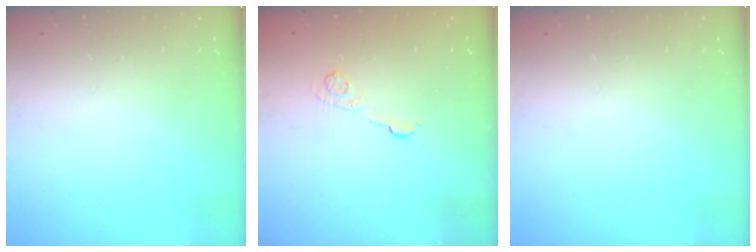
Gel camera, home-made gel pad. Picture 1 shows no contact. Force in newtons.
{"total": 3.6, "press": 3.4, "slide": 1.2}
{"total": 0.0}